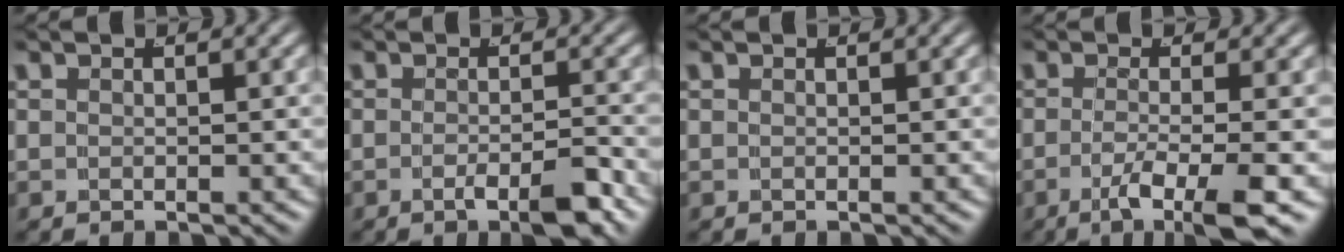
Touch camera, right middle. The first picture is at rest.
{"total": 3.3, "force": [-2.2, 0.3, 2.4], "torque": [-0.033, -0.002, -0.040]}
{"total": 0.0}
{"total": 5.9, "force": [-3.7, 0.5, 4.6], "torque": [-0.079, -0.027, -0.046]}